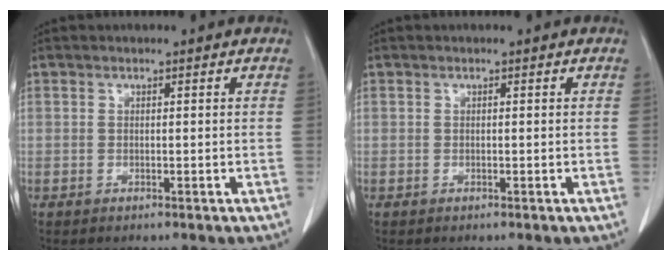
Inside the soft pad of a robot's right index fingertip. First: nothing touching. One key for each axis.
{"total": 0.0}